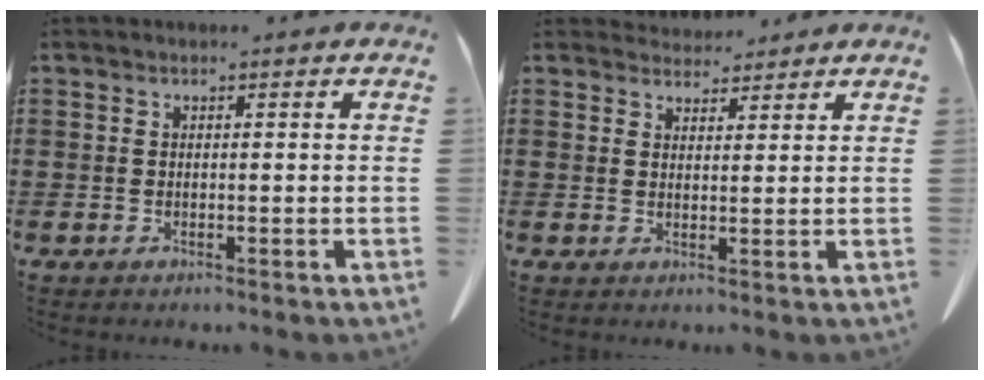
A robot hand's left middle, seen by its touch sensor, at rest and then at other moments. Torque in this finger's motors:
{"motor_torque": [-0.32, 0.32, -0.10, 0.00]}